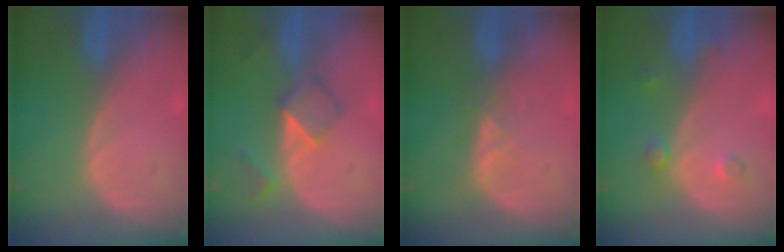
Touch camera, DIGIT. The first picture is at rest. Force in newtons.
{"total": 5.3, "press": 4.7, "slide": 2.5}
{"total": 2.0, "press": 2.0, "slide": 0.3}
{"total": 2.3, "press": 2.3, "slide": 0.2}